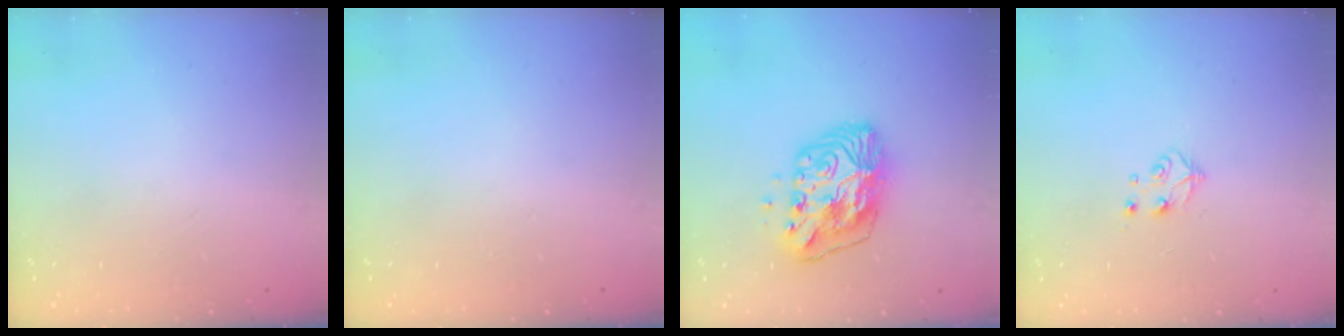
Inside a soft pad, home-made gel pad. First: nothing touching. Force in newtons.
{"total": 0.0}
{"total": 11.0, "press": 11.0, "slide": 0.5}
{"total": 5.3, "press": 5.3, "slide": 0.3}